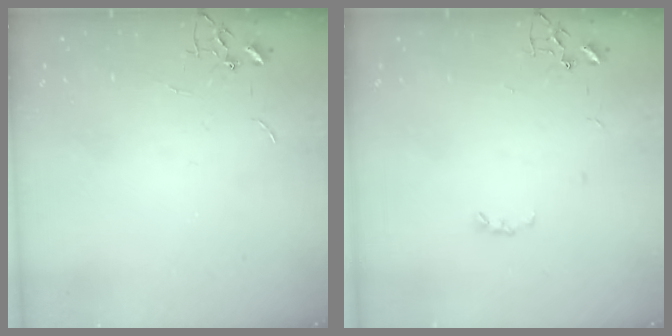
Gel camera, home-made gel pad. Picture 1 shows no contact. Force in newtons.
{"total": 3.2, "press": 3.2, "slide": 0.5}